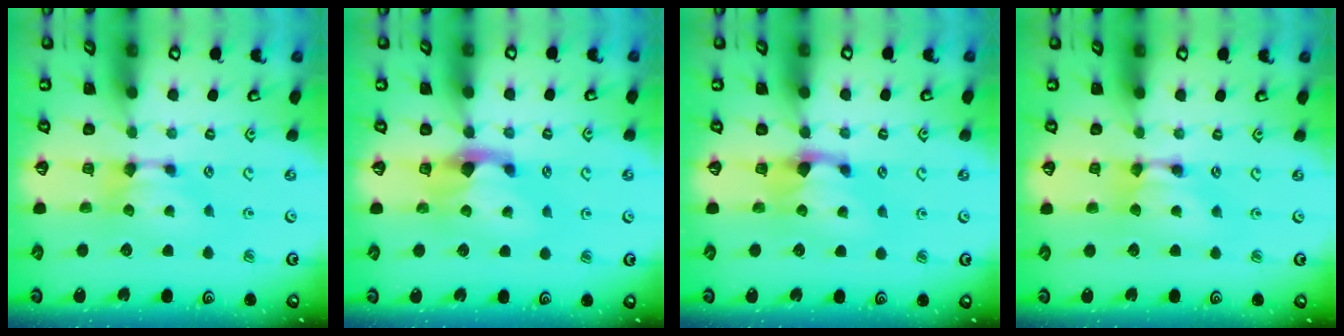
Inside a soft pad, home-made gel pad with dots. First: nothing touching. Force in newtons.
{"total": 2.2, "press": 1.9, "slide": 1.2}
{"total": 1.1, "press": 0.1, "slide": 1.1}
{"total": 1.6, "press": 1.6, "slide": 0.1}